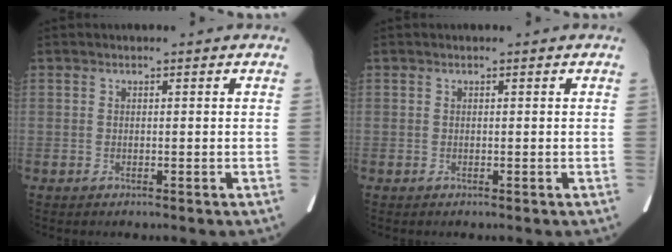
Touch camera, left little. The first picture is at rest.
{"total": 0.0}